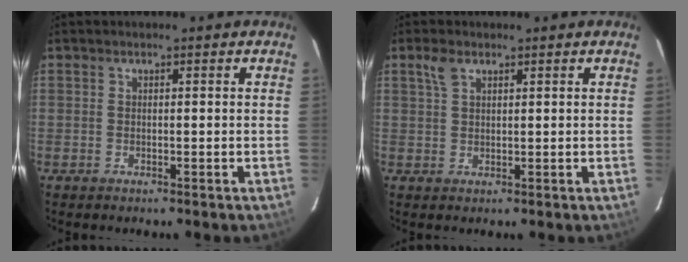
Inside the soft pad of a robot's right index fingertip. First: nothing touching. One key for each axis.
{"total": 2.6, "fx": 1.6, "fy": 1.3, "fz": 1.6, "tx": -0.034, "ty": 0.006, "tz": 0.033}